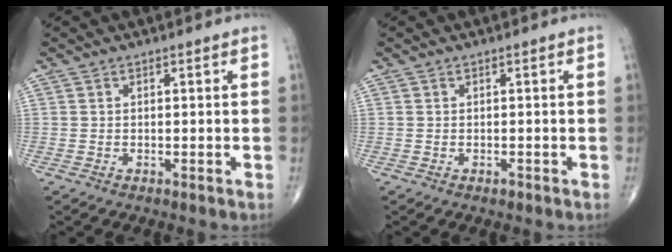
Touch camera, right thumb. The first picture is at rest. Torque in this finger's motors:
{"motor_torque": [0.07, -0.12, -0.23, -0.15, -0.01]}